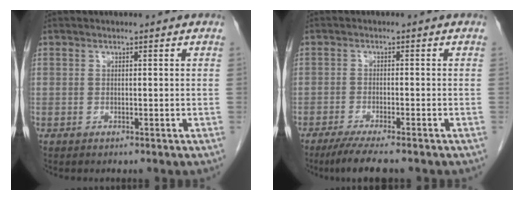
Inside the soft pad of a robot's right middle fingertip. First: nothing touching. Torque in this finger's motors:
{"motor_torque": [0.11, -0.09, 0.06, 0.03]}